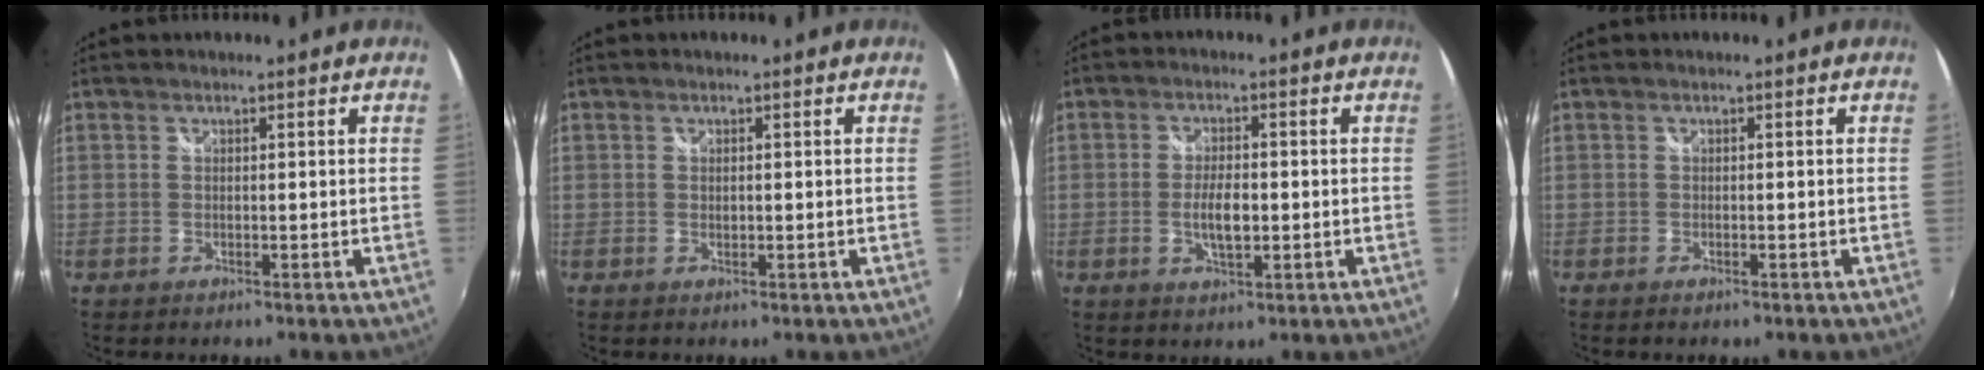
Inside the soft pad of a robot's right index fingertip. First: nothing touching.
{"total": 0.7, "force": [0.1, 0.5, 0.5], "torque": [-0.009, -0.001, 0.001]}
{"total": 5.2, "force": [-0.9, 2.2, 4.7], "torque": [-0.093, -0.003, -0.016]}
{"total": 0.9, "force": [-0.7, 0.5, 0.4], "torque": [-0.008, -0.005, -0.013]}